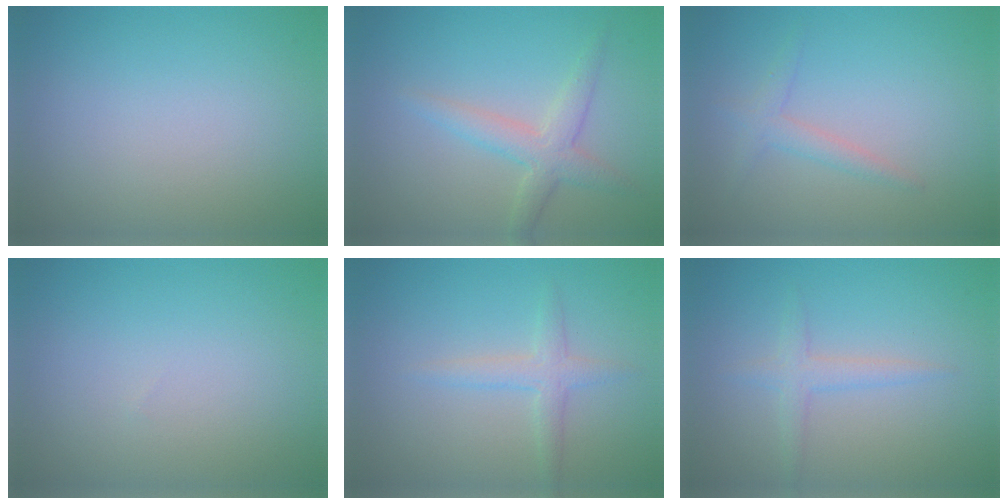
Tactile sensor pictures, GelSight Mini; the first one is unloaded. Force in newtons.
{"total": 2.9, "press": 2.9, "slide": 0.1}
{"total": 1.6, "press": 1.6, "slide": 0.0}
{"total": 0.0}
{"total": 2.1, "press": 2.1, "slide": 0.1}
{"total": 1.9, "press": 1.9, "slide": 0.1}